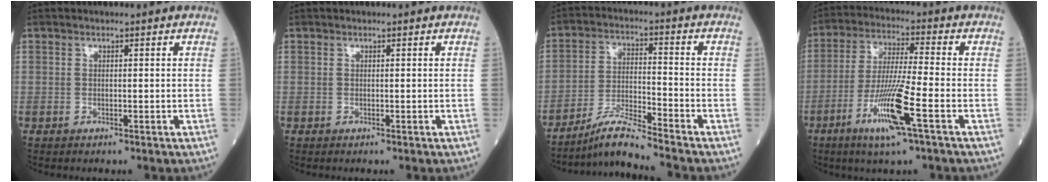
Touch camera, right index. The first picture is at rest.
{"total": 0.0}
{"total": 6.7, "force": [-6.0, -1.4, 2.6], "torque": [-0.054, -0.014, -0.113]}
{"total": 11.1, "force": [-4.9, -0.2, 10.0], "torque": [-0.197, -0.016, -0.094]}